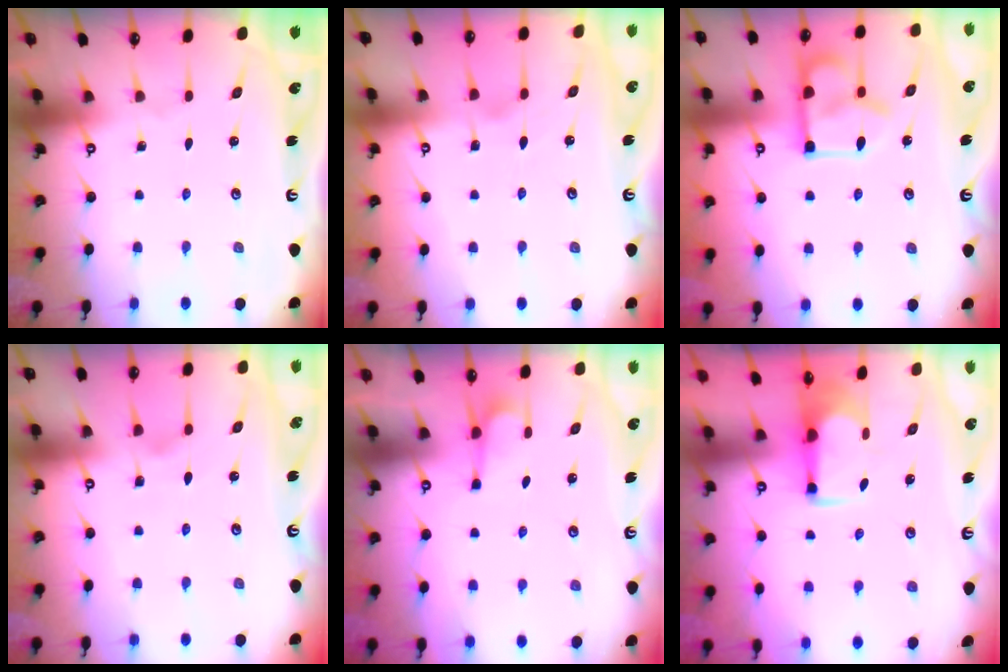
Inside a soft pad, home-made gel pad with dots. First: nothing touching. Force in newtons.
{"total": 0.9, "press": 0.1, "slide": 0.9}
{"total": 9.6, "press": 9.5, "slide": 1.5}
{"total": 1.4, "press": 0.9, "slide": 1.0}
{"total": 2.6, "press": 2.4, "slide": 1.0}
{"total": 1.6, "press": 1.5, "slide": 0.6}